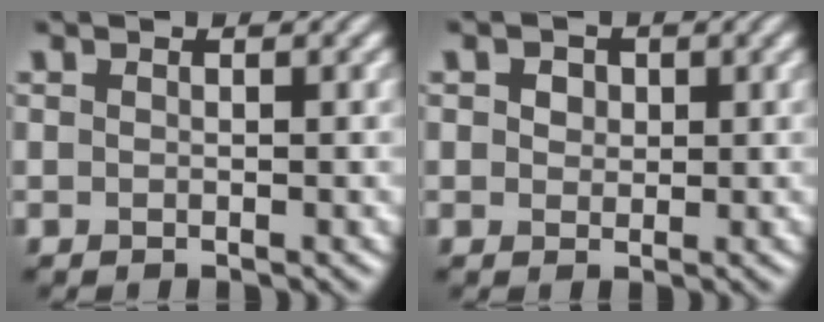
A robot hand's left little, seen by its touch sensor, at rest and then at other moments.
{"total": 2.4, "force": [1.1, 1.7, 1.2], "torque": [-0.019, 0.014, 0.002]}